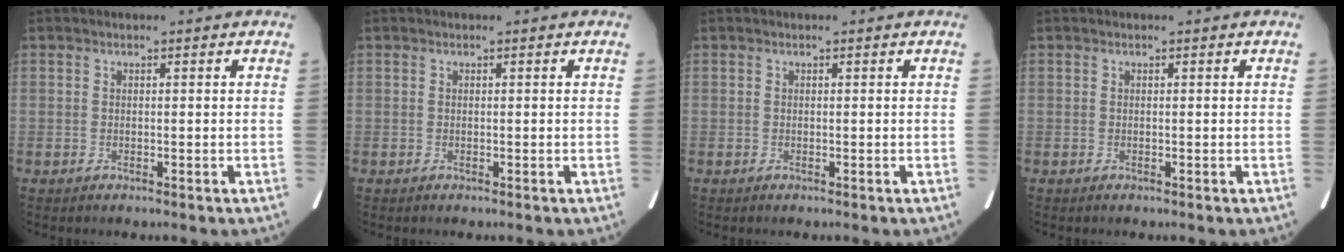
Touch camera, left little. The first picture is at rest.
{"total": 0.0}
{"total": 0.0}
{"total": 0.0}